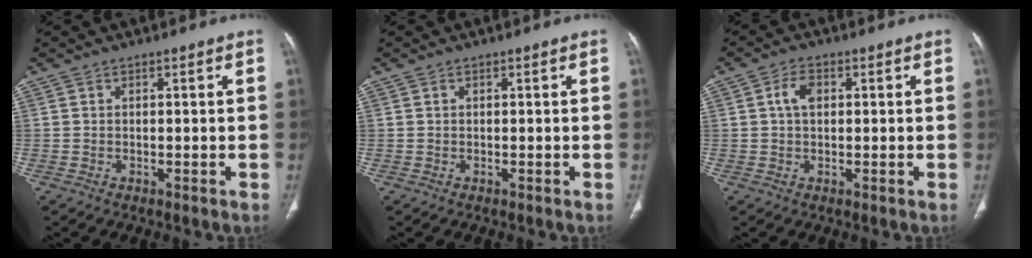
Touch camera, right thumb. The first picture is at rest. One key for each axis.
{"total": 0.0}
{"total": 3.5, "fx": 0.7, "fy": 2.2, "fz": 2.6, "tx": -0.051, "ty": 0.008, "tz": 0.012}